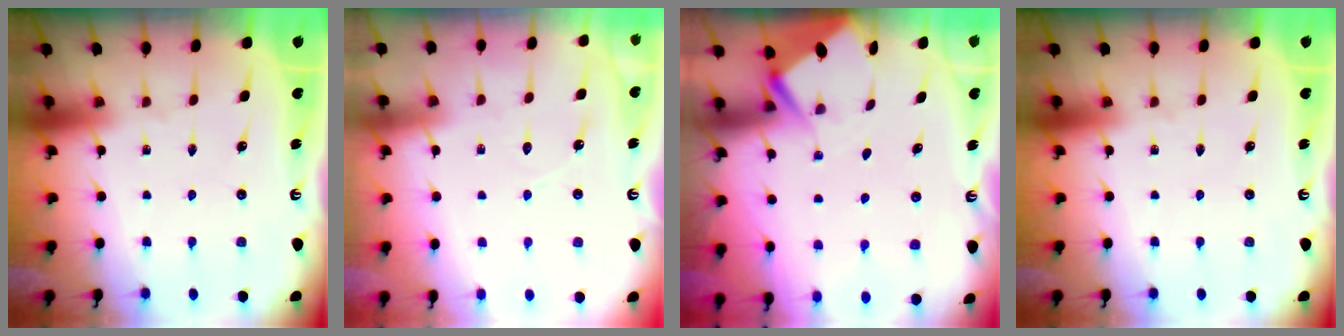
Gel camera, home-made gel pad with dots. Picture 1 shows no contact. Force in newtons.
{"total": 5.8, "press": 5.8, "slide": 0.5}
{"total": 2.8, "press": 2.8, "slide": 0.4}
{"total": 0.0}